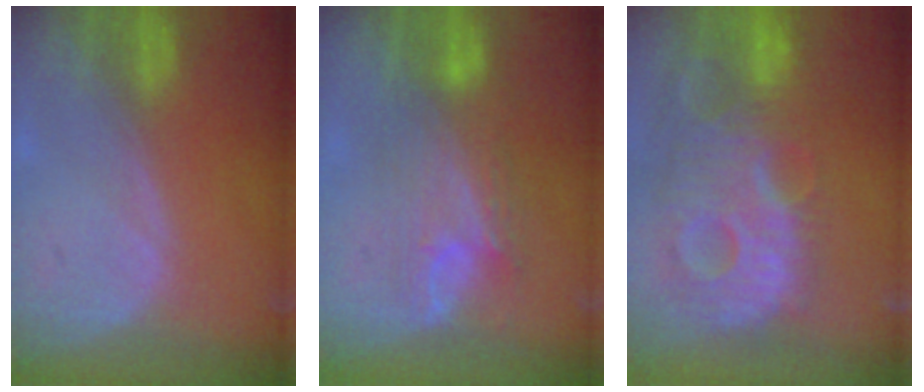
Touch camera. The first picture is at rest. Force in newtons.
{"total": 7.3, "press": 7.1, "slide": 1.5}
{"total": 13.9, "press": 12.0, "slide": 7.0}